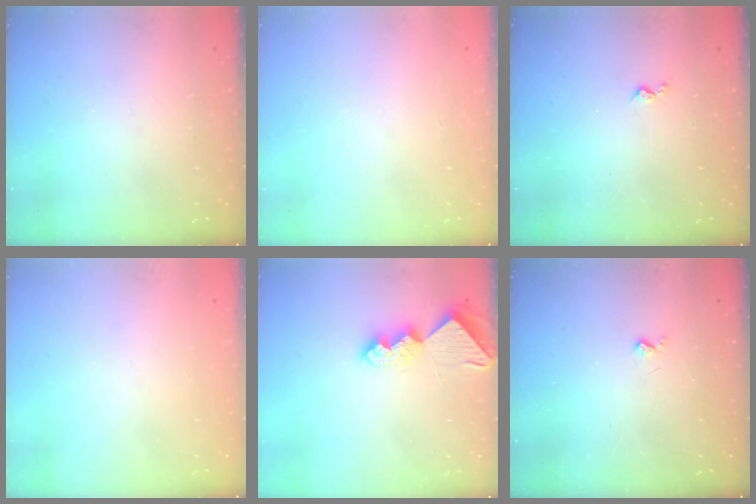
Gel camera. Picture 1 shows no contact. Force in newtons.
{"total": 0.0}
{"total": 3.4, "press": 3.4, "slide": 0.5}
{"total": 0.0}
{"total": 10.7, "press": 10.7, "slide": 0.3}
{"total": 2.6, "press": 2.6, "slide": 0.5}